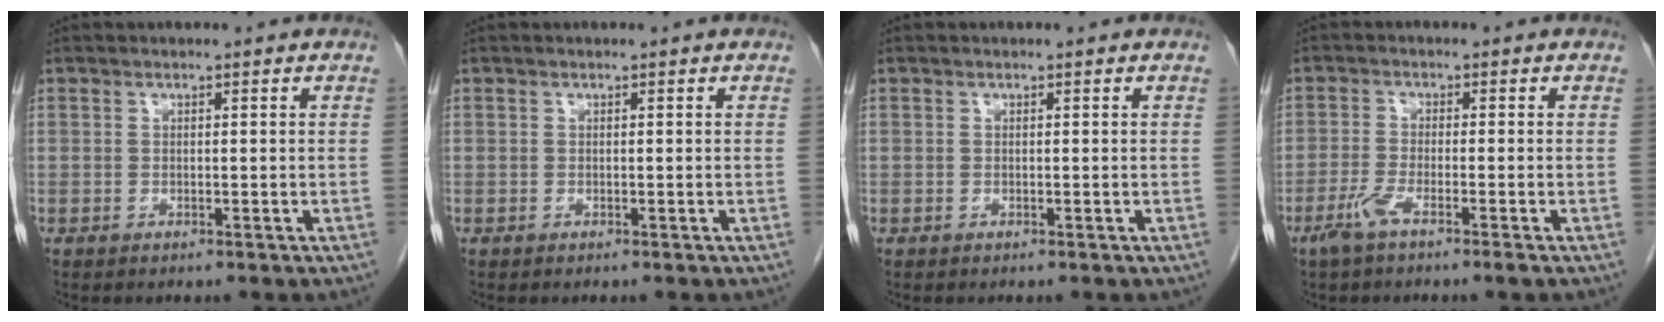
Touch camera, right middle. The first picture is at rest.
{"total": 0.0}
{"total": 0.0}
{"total": 3.9, "force": [-2.5, -0.1, 2.9], "torque": [-0.064, -0.008, -0.056]}